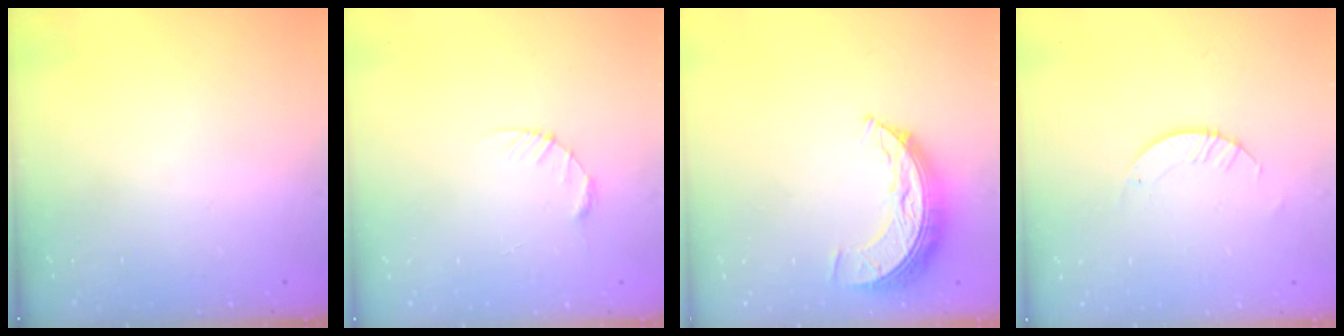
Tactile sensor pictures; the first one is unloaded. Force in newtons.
{"total": 3.4, "press": 3.4, "slide": 0.4}
{"total": 9.1, "press": 9.1, "slide": 0.6}
{"total": 3.2, "press": 3.2, "slide": 0.3}